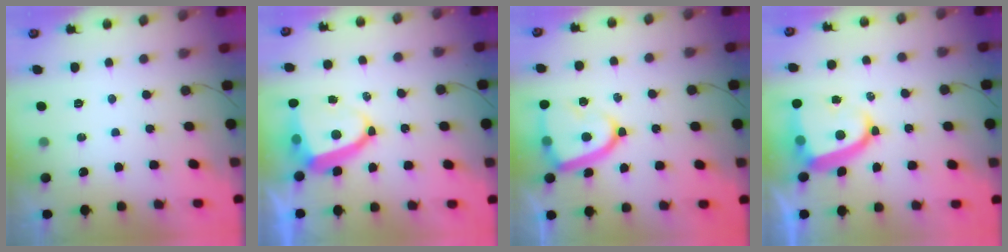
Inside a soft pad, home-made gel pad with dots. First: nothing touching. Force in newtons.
{"total": 9.3, "press": 9.2, "slide": 0.9}
{"total": 15.2, "press": 15.1, "slide": 1.6}
{"total": 13.5, "press": 13.4, "slide": 1.8}